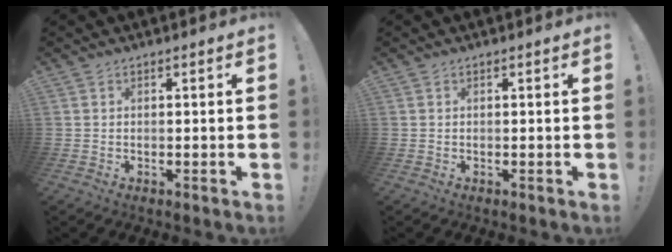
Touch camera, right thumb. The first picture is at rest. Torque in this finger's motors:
{"motor_torque": [-0.06, 0.07, 0.08, -0.08, 0.06]}